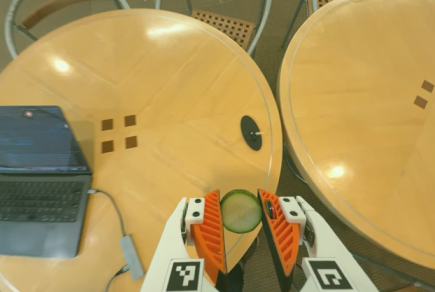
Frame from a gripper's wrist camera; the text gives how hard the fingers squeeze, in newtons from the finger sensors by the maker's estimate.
{"total": 7.4, "left": 7.1, "right": 7.6}